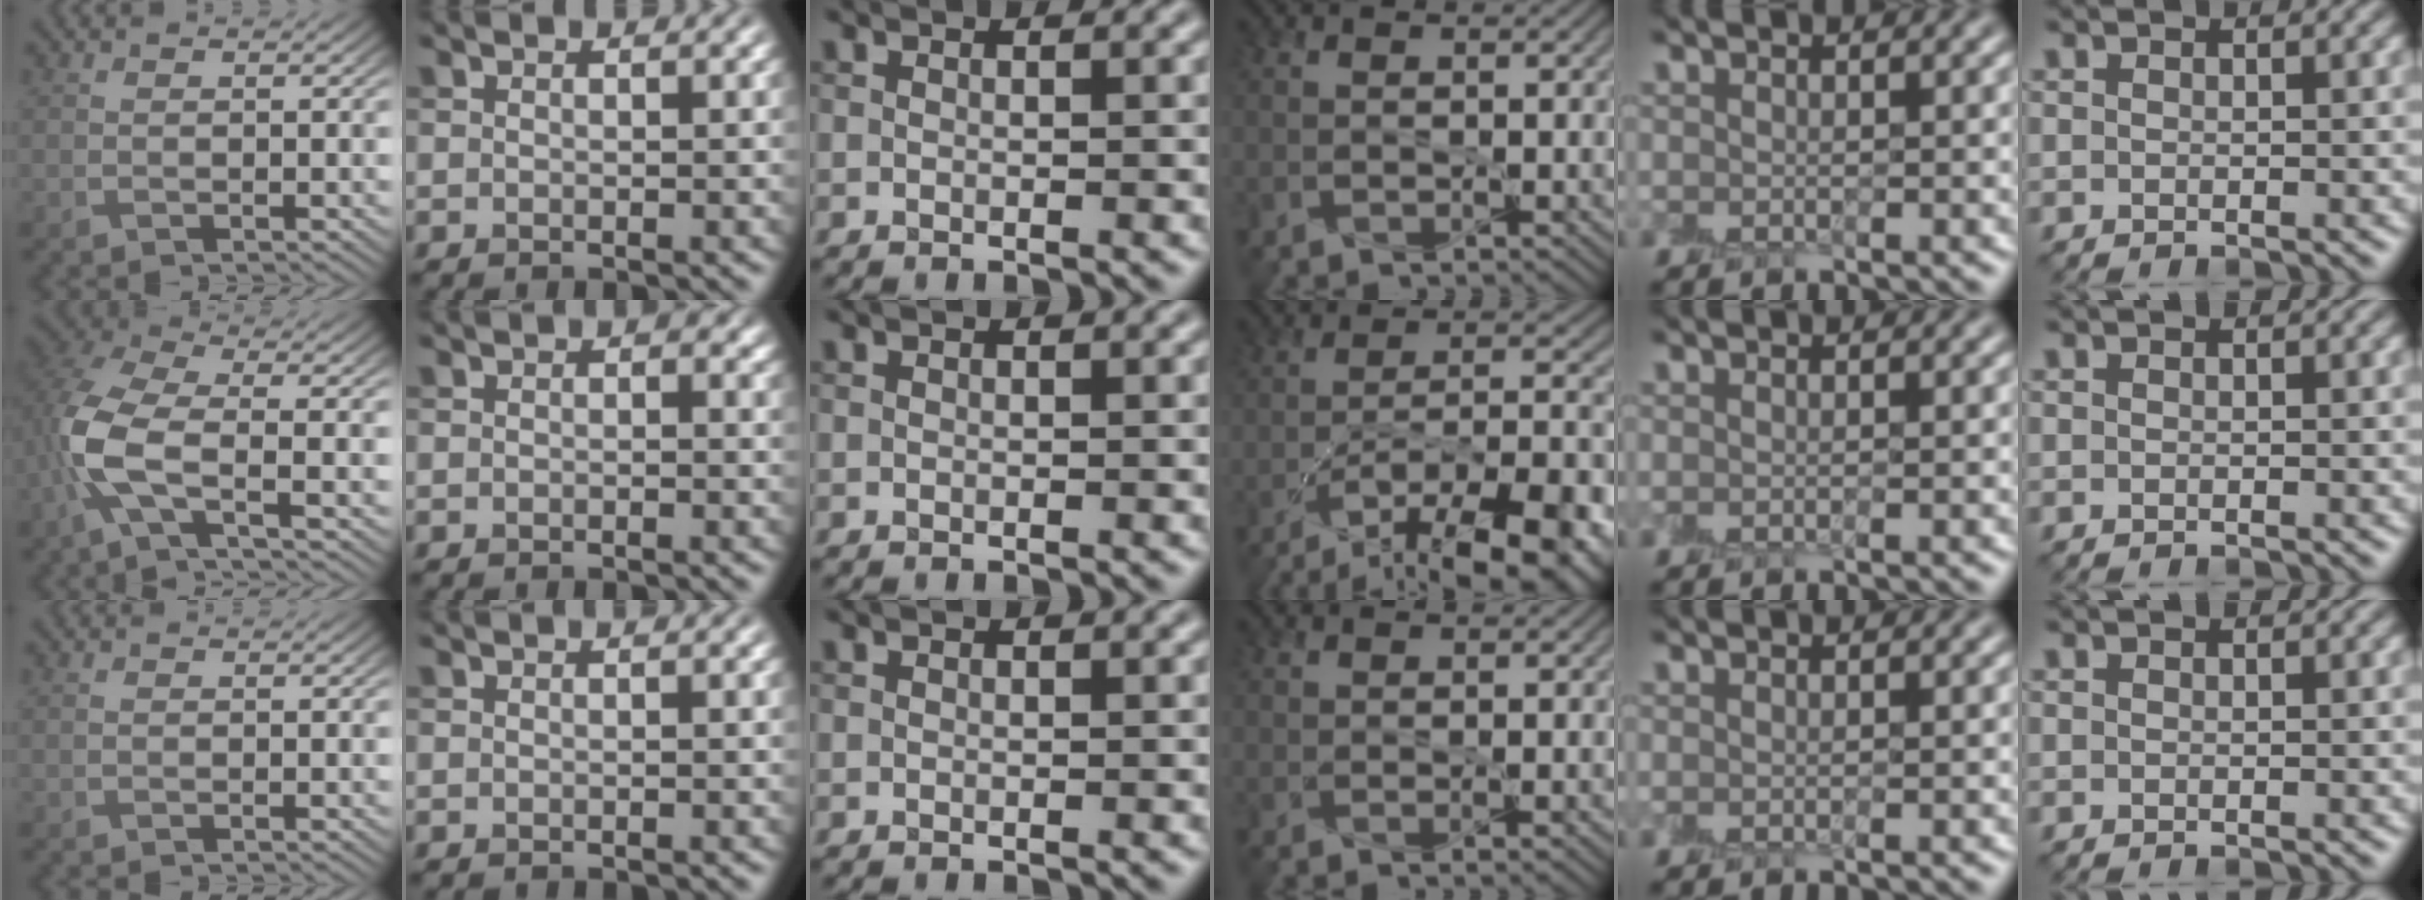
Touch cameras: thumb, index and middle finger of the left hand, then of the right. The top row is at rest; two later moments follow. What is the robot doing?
{"motion": "peel", "object": "small bumper sticker"}